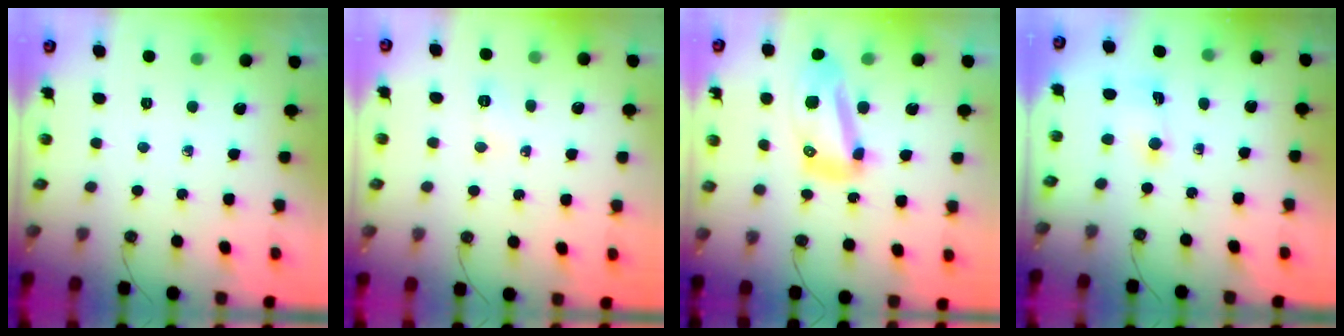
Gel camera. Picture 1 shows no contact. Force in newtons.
{"total": 9.1, "press": 5.0, "slide": 7.5}
{"total": 12.2, "press": 12.1, "slide": 1.2}
{"total": 1.6, "press": 1.6, "slide": 0.3}